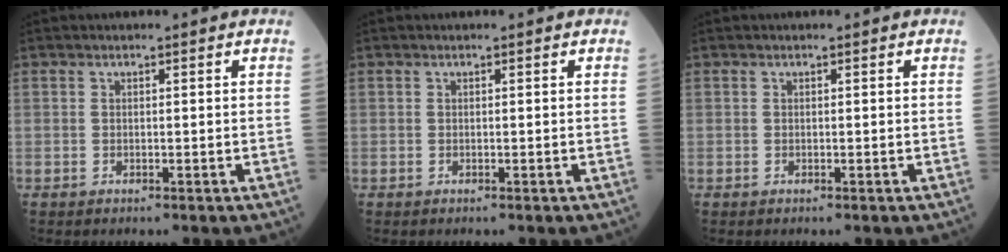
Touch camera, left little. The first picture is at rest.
{"total": 0.0}
{"total": 0.0}